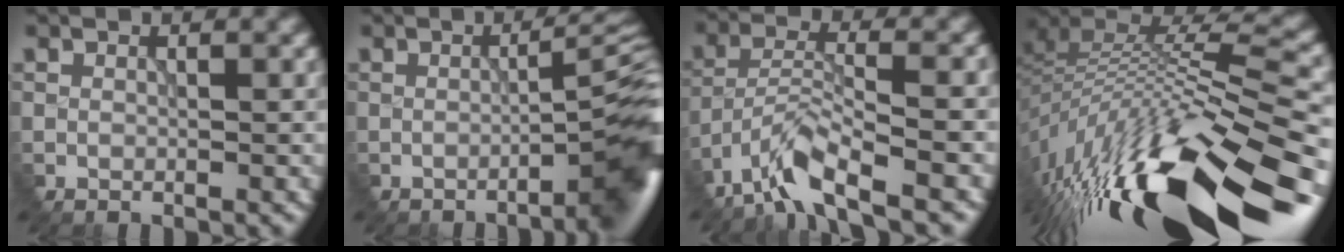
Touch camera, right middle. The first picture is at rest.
{"total": 8.4, "force": [-2.3, 1.7, 7.9], "torque": [-0.087, 0.000, -0.027]}
{"total": 5.6, "force": [-4.4, 0.7, 3.4], "torque": [-0.069, 0.001, -0.086]}
{"total": 16.7, "force": [-9.3, 5.5, 12.8], "torque": [-0.241, -0.012, -0.144]}